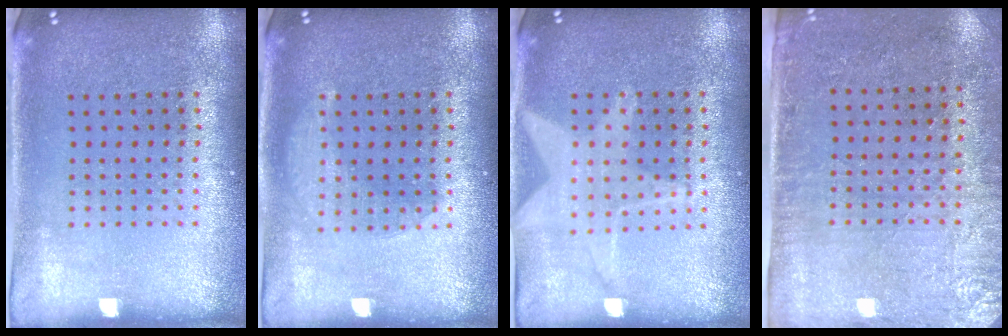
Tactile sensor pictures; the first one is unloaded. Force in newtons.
{"total": 1.8, "press": 1.8, "slide": 0.2}
{"total": 1.2, "press": 1.2, "slide": 0.3}
{"total": 2.9, "press": 2.5, "slide": 1.5}